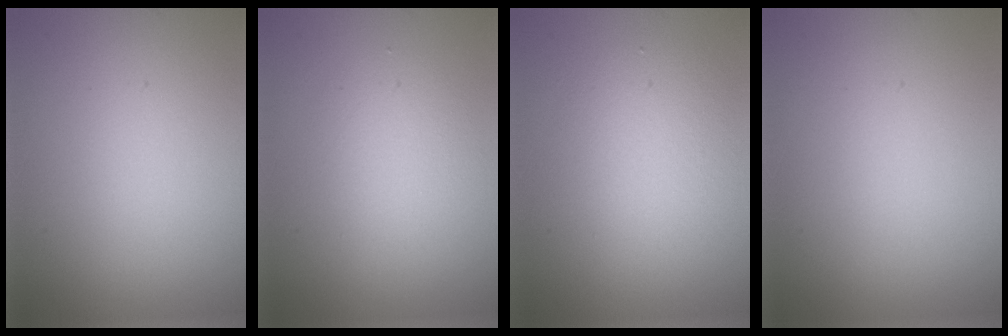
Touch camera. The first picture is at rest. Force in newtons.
{"total": 2.6, "press": 2.6, "slide": 0.2}
{"total": 3.4, "press": 3.4, "slide": 0.1}
{"total": 0.0}